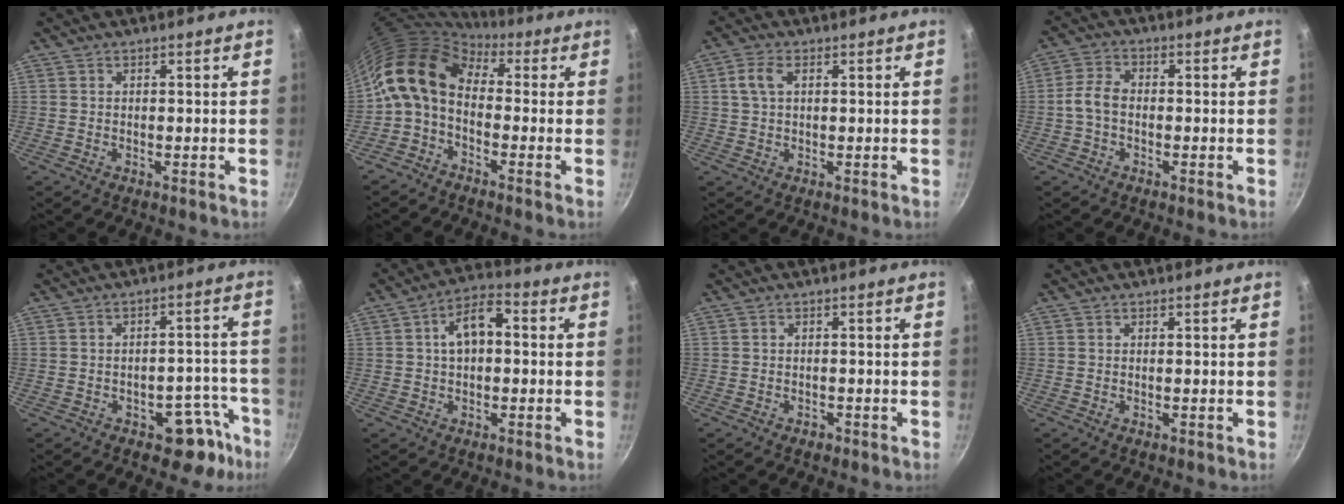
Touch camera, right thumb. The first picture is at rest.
{"total": 12.0, "force": [-0.8, 8.2, 8.8], "torque": [-0.160, 0.058, -0.032]}
{"total": 3.7, "force": [1.2, 2.2, 2.8], "torque": [-0.069, 0.009, 0.022]}
{"total": 4.8, "force": [-0.8, 3.1, 3.5], "torque": [-0.071, 0.018, -0.022]}
{"total": 8.5, "force": [-5.1, 4.5, 5.1], "torque": [-0.032, 0.049, -0.061]}
{"total": 7.9, "force": [0.9, 4.6, 6.3], "torque": [-0.100, 0.027, 0.005]}
{"total": 0.9, "force": [-0.7, 0.6, 0.2], "torque": [-0.001, 0.002, -0.011]}
{"total": 0.0}